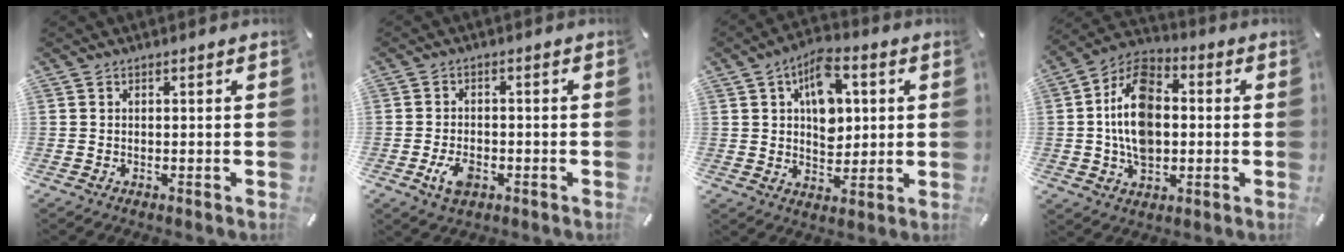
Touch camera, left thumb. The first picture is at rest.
{"total": 5.0, "force": [-2.0, 3.1, 3.4], "torque": [-0.074, 0.005, -0.039]}
{"total": 11.2, "force": [3.3, 7.6, 7.6], "torque": [-0.105, -0.003, 0.059]}
{"total": 14.4, "force": [-0.3, 10.1, 10.3], "torque": [-0.219, 0.008, -0.007]}